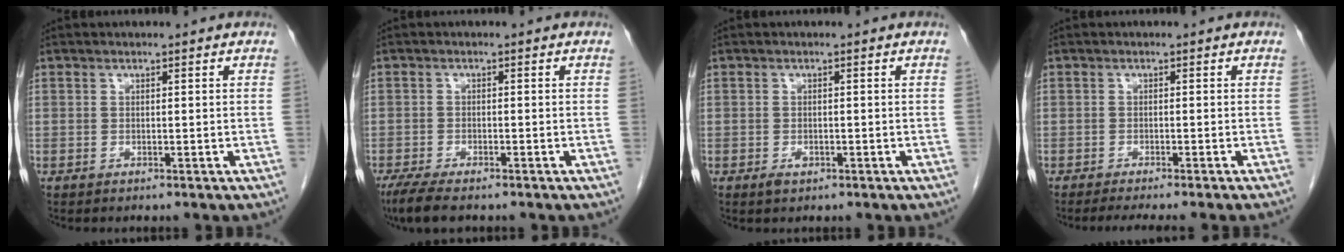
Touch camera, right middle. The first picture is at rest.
{"total": 5.5, "force": [-4.1, 1.4, 3.3], "torque": [-0.065, -0.015, -0.068]}
{"total": 1.3, "force": [-0.6, 0.7, 0.9], "torque": [-0.016, 0.000, -0.006]}
{"total": 5.7, "force": [-4.9, -0.9, 2.8], "torque": [-0.023, -0.012, -0.071]}